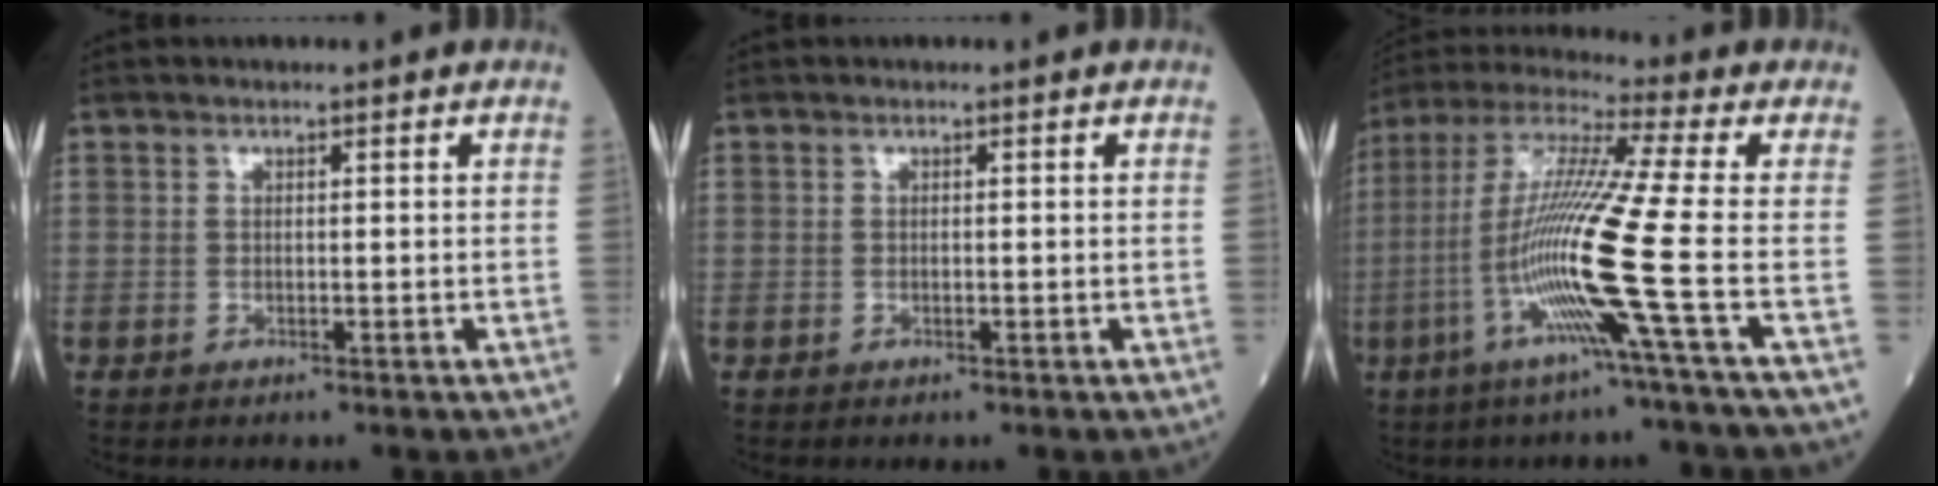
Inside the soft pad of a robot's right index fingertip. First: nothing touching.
{"total": 0.0}
{"total": 15.3, "force": [-4.8, -2.6, 14.3], "torque": [-0.294, -0.018, -0.106]}